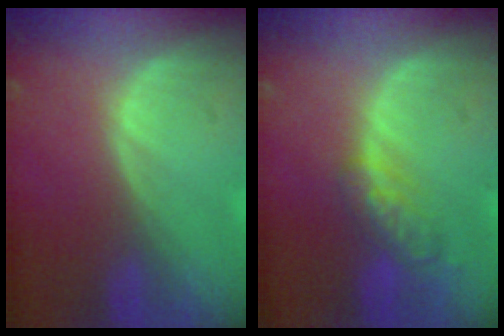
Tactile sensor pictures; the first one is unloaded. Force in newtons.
{"total": 5.3, "press": 4.8, "slide": 2.1}